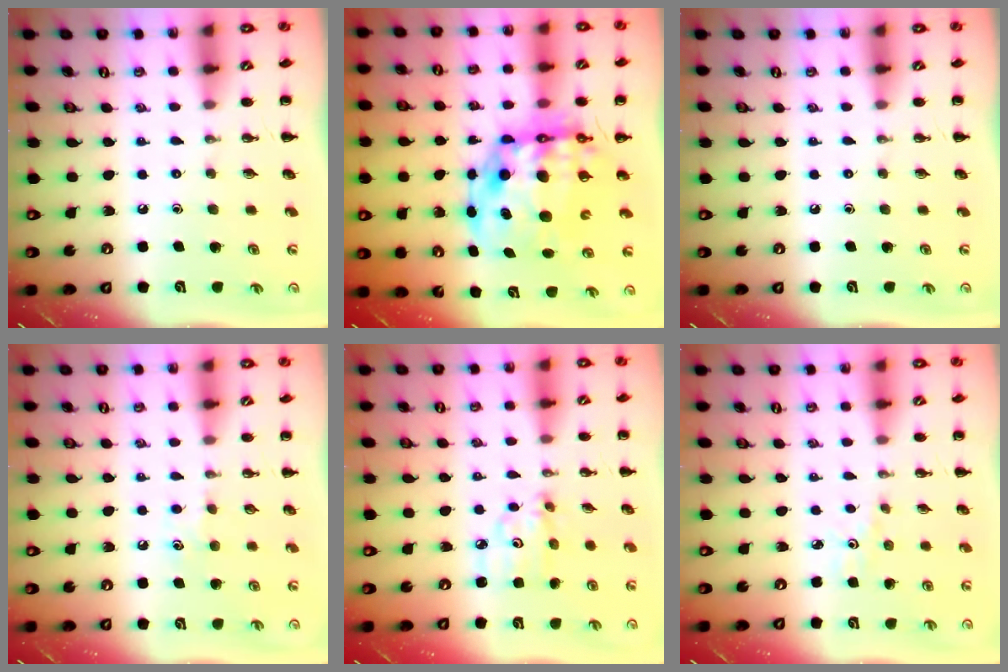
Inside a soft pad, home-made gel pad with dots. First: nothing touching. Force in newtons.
{"total": 15.8, "press": 15.3, "slide": 3.8}
{"total": 0.0}
{"total": 4.6, "press": 4.4, "slide": 1.4}
{"total": 5.3, "press": 5.3, "slide": 0.3}
{"total": 2.0, "press": 1.9, "slide": 0.7}